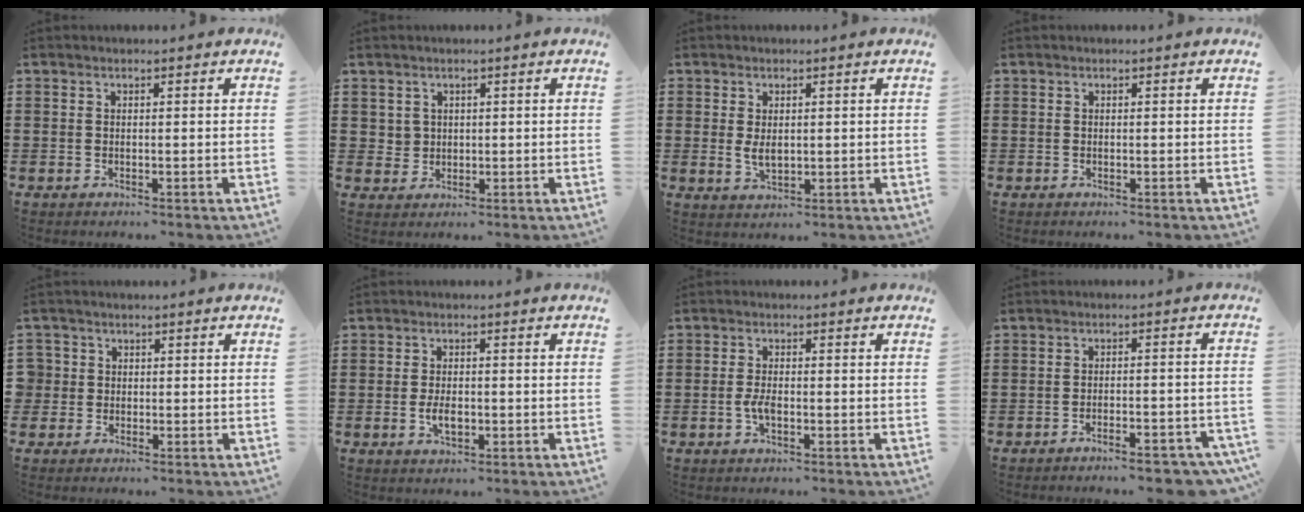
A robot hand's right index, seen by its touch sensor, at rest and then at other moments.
{"total": 2.0, "force": [0.9, 1.9, 0.1], "torque": [-0.011, 0.010, 0.016]}
{"total": 2.7, "force": [0.3, 1.3, 2.3], "torque": [-0.040, -0.004, 0.004]}
{"total": 0.0}
{"total": 2.3, "force": [0.0, 2.3, 0.2], "torque": [-0.016, 0.009, -0.003]}
{"total": 3.4, "force": [-0.7, 1.5, 3.0], "torque": [-0.056, -0.002, -0.010]}
{"total": 2.5, "force": [-0.8, 0.7, 2.3], "torque": [-0.059, -0.008, -0.017]}
{"total": 4.7, "force": [-4.2, 0.3, 2.1], "torque": [-0.034, -0.005, -0.077]}